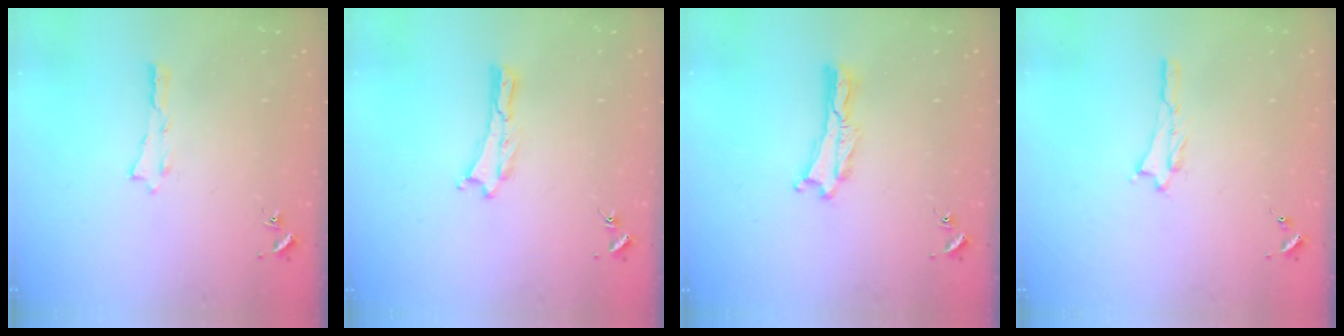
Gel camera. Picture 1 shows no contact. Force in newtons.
{"total": 0.0}
{"total": 0.0}
{"total": 0.8, "press": 0.8, "slide": 0.2}